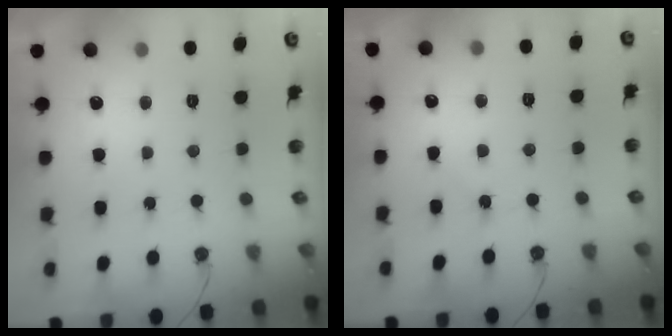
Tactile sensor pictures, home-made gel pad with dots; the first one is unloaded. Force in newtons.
{"total": 4.4, "press": 4.3, "slide": 0.7}